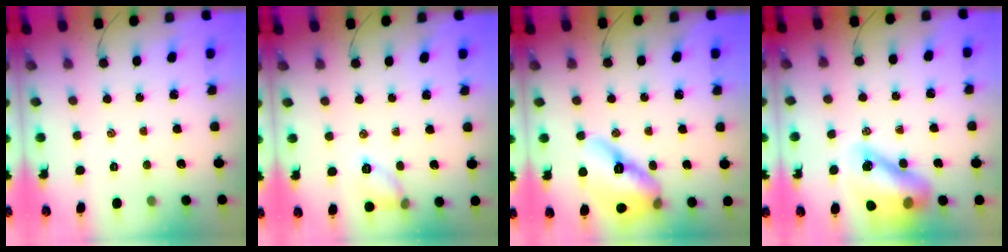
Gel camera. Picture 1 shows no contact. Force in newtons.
{"total": 7.8, "press": 7.8, "slide": 0.5}
{"total": 15.0, "press": 14.4, "slide": 4.2}
{"total": 15.5, "press": 14.9, "slide": 4.1}